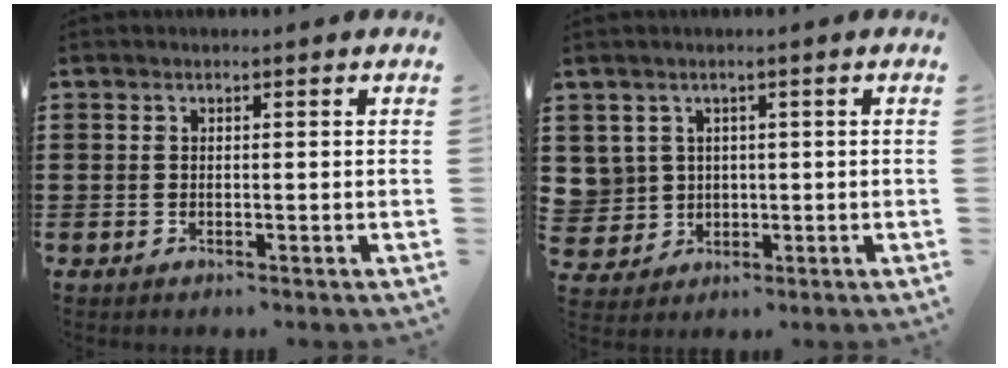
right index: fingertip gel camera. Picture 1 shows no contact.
{"total": 3.1, "force": [1.1, 2.9, 0.1], "torque": [-0.020, 0.007, 0.022]}